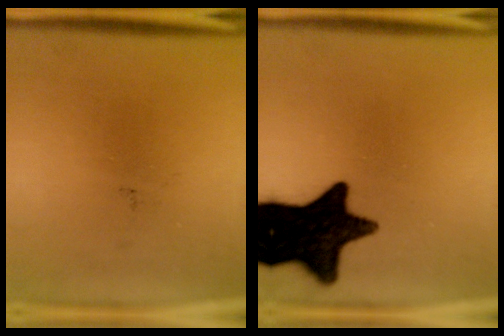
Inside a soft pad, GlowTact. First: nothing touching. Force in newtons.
{"total": 17.2}